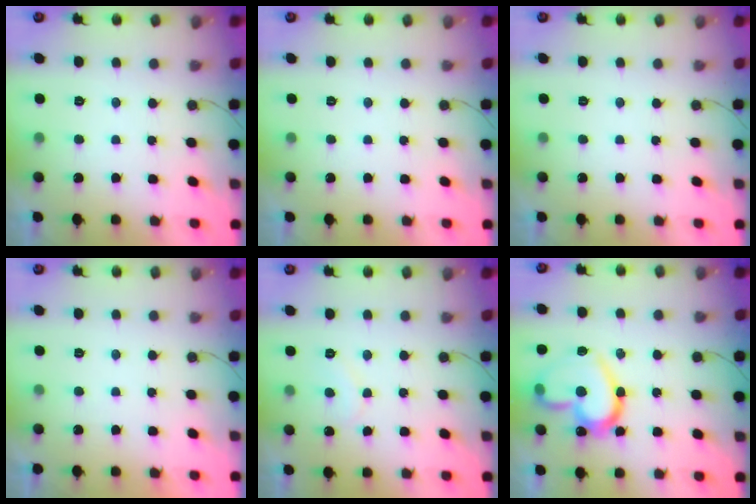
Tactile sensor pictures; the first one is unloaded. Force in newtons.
{"total": 0.0}
{"total": 0.0}
{"total": 1.9, "press": 1.9, "slide": 0.0}
{"total": 6.7, "press": 6.7, "slide": 0.6}
{"total": 21.3, "press": 21.1, "slide": 2.6}